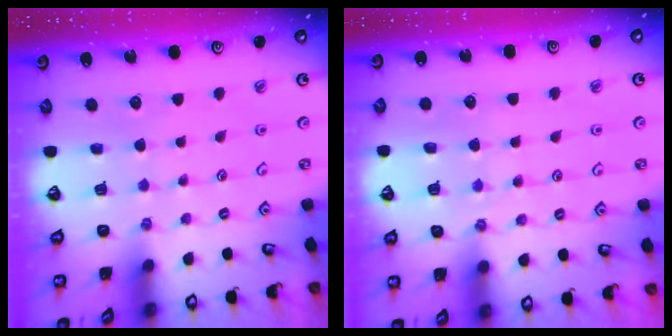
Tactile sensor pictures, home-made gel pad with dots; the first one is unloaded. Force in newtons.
{"total": 3.9, "press": 3.9, "slide": 0.7}